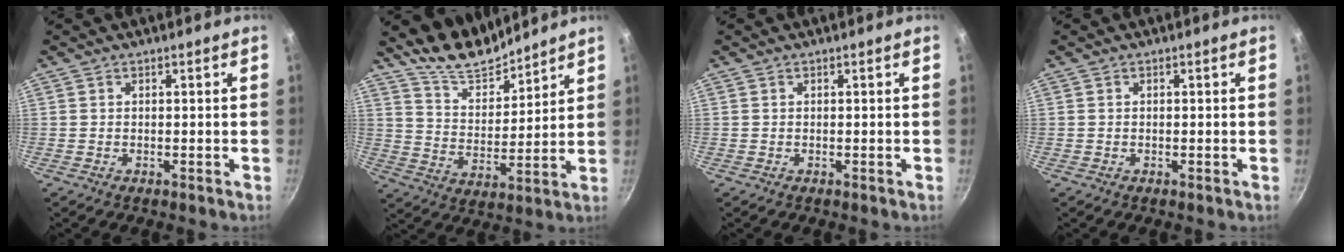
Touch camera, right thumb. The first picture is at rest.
{"total": 10.4, "force": [9.6, 3.1, 2.3], "torque": [-0.015, -0.081, 0.177]}
{"total": 0.0}
{"total": 0.0}